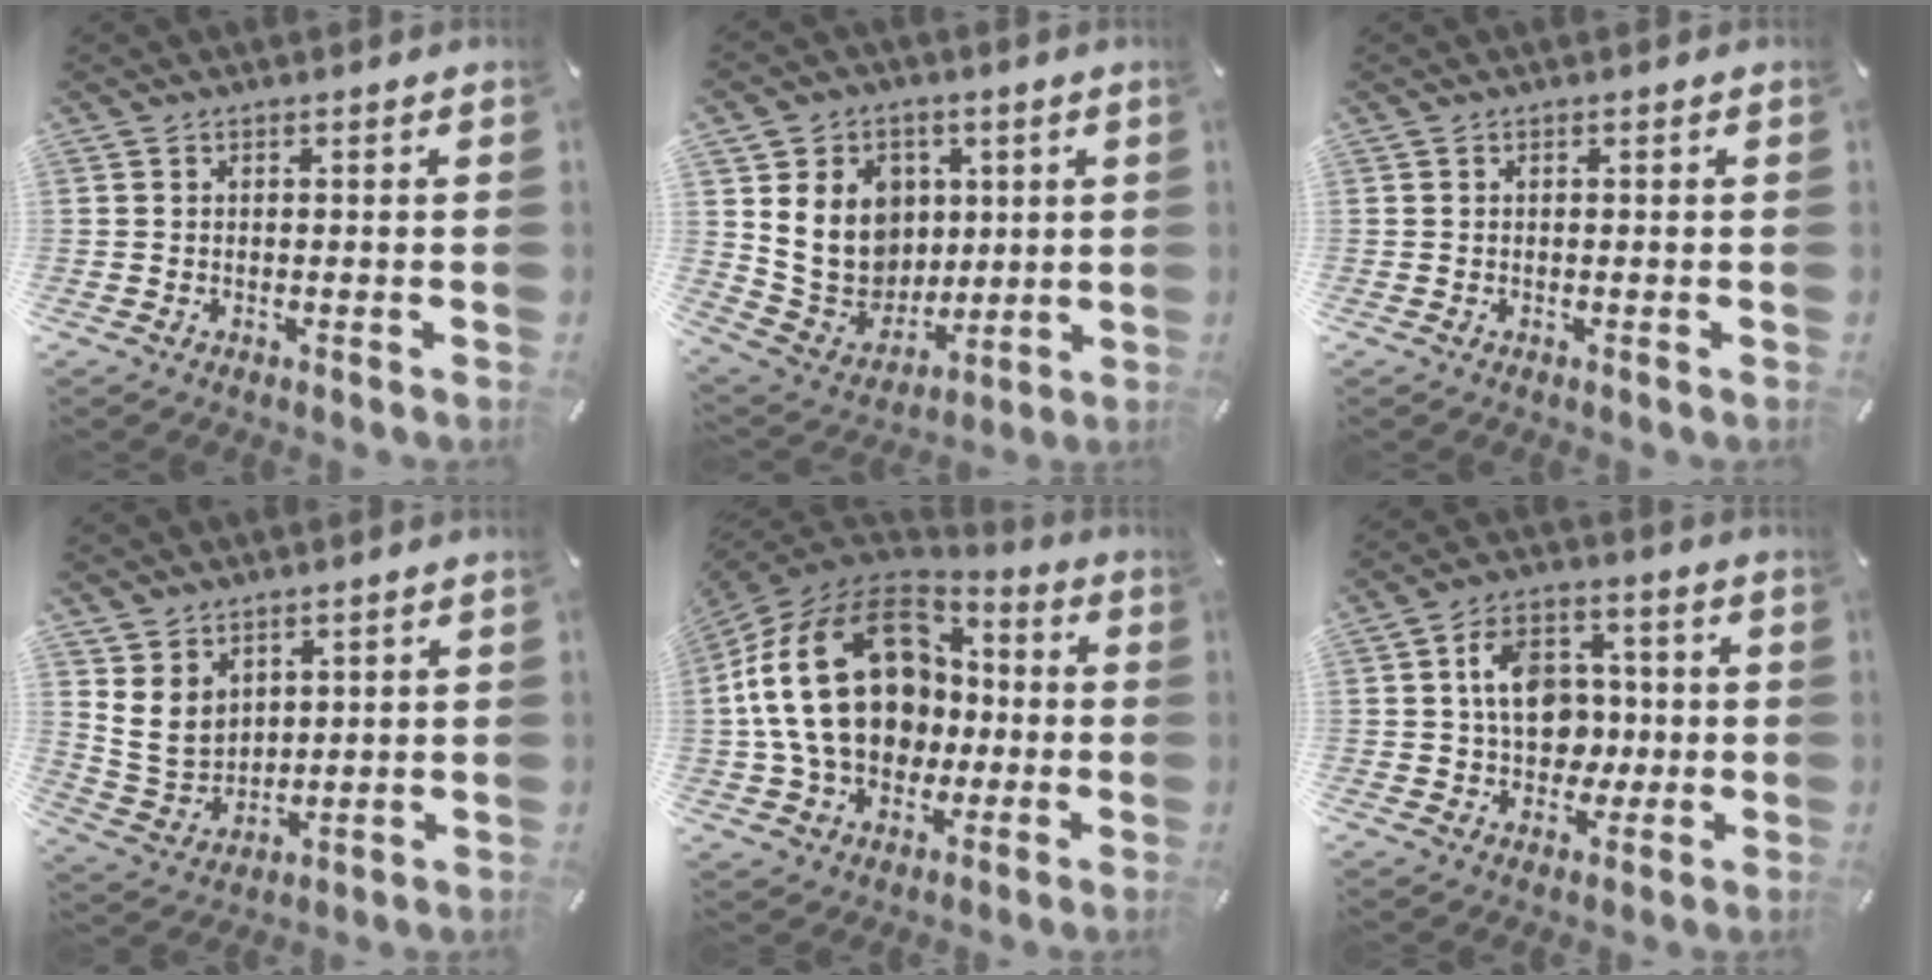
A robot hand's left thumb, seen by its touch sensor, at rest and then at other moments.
{"total": 15.6, "force": [3.8, 13.7, 6.3], "torque": [-0.122, -0.020, 0.082]}
{"total": 0.0}
{"total": 8.5, "force": [4.0, 7.1, 2.3], "torque": [-0.065, -0.027, 0.079]}
{"total": 25.0, "force": [1.5, 18.6, 16.7], "torque": [-0.344, 0.018, 0.030]}
{"total": 11.6, "force": [0.3, 9.5, 6.8], "torque": [-0.096, 0.021, 0.010]}